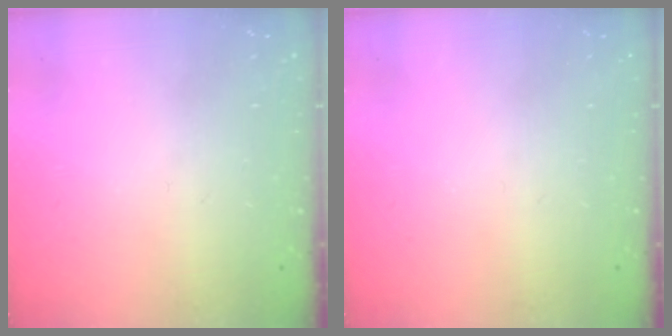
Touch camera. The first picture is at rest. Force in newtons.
{"total": 0.0}